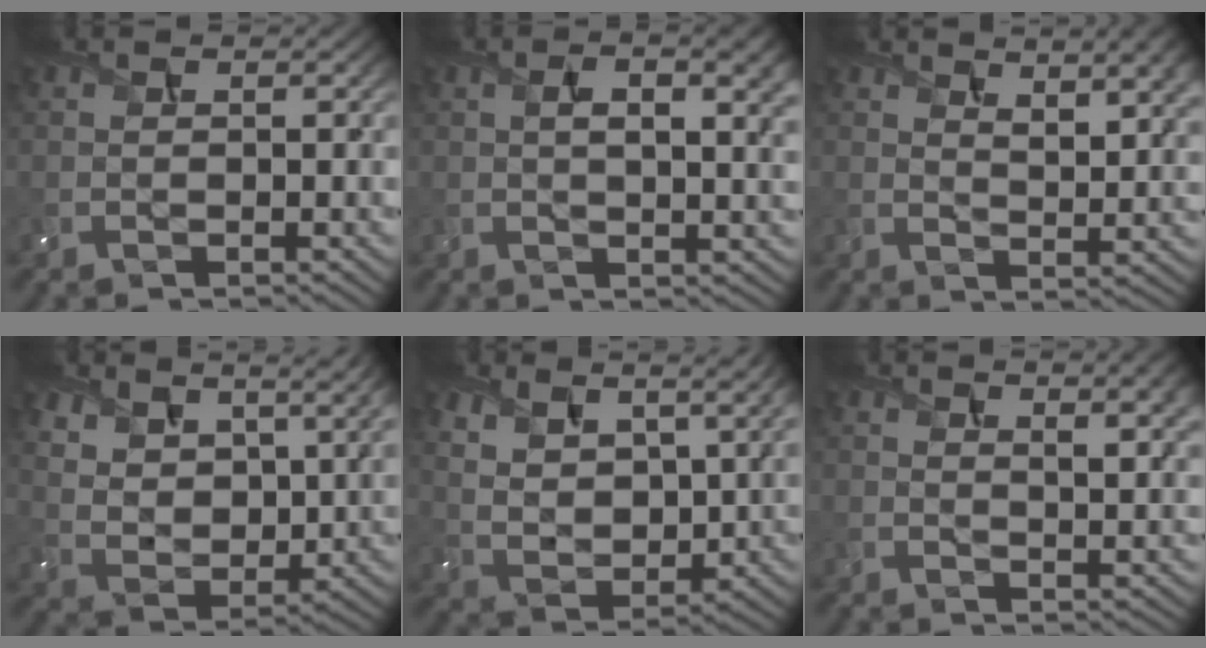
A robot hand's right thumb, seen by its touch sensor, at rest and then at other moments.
{"total": 6.2, "force": [1.7, 2.5, 5.3], "torque": [-0.087, 0.001, 0.029]}
{"total": 6.6, "force": [4.0, 2.3, 4.7], "torque": [-0.076, -0.002, 0.068]}
{"total": 11.6, "force": [8.2, 5.9, 5.9], "torque": [-0.154, -0.021, 0.143]}
{"total": 11.0, "force": [6.6, 5.6, 6.8], "torque": [-0.161, -0.004, 0.118]}
{"total": 4.8, "force": [2.6, 1.5, 3.8], "torque": [-0.057, 0.002, 0.046]}